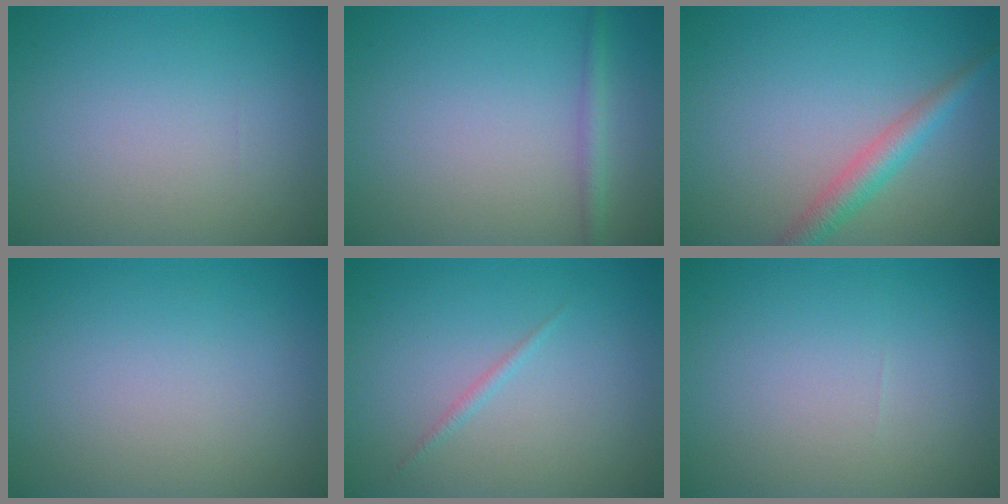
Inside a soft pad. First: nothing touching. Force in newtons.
{"total": 1.5, "press": 1.5, "slide": 0.0}
{"total": 2.9, "press": 2.9, "slide": 0.1}
{"total": 0.0}
{"total": 0.7, "press": 0.7, "slide": 0.0}
{"total": 0.0}